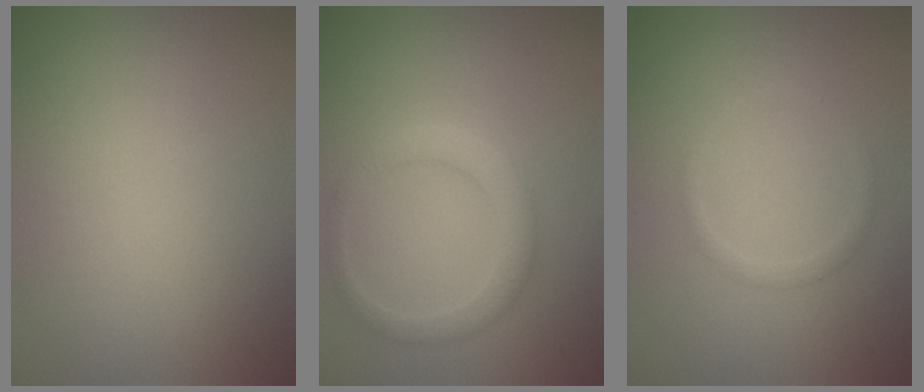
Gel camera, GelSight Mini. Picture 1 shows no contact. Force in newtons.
{"total": 2.5, "press": 2.5, "slide": 0.1}
{"total": 1.0, "press": 1.0, "slide": 0.0}